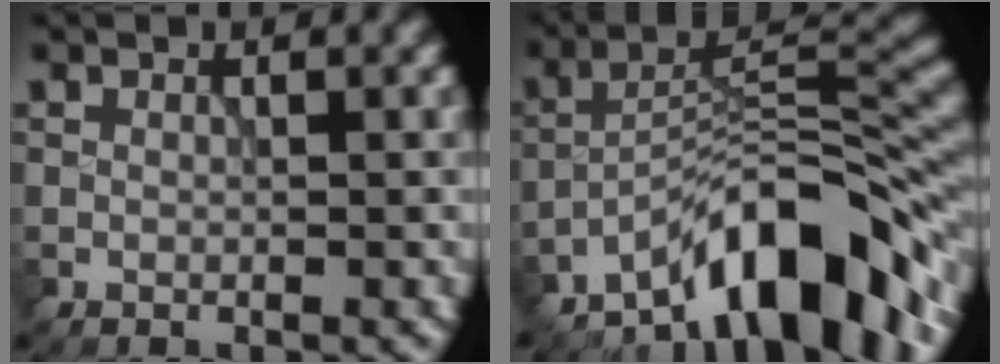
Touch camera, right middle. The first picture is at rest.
{"total": 11.4, "force": [-8.0, 3.3, 7.4], "torque": [-0.098, 0.018, -0.152]}